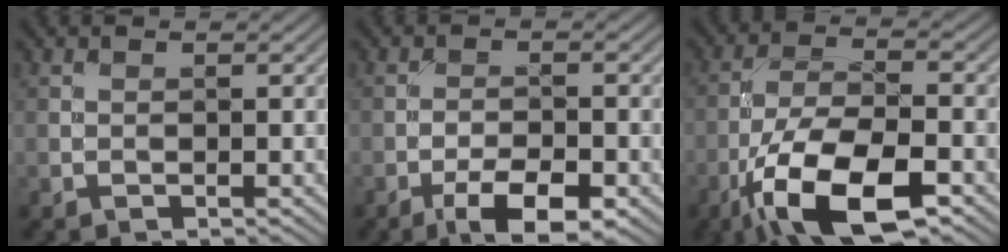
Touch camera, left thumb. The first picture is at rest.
{"total": 6.4, "force": [-3.7, 2.2, 4.8], "torque": [-0.080, 0.002, -0.062]}
{"total": 12.9, "force": [-6.6, 4.8, 9.9], "torque": [-0.197, -0.009, -0.135]}